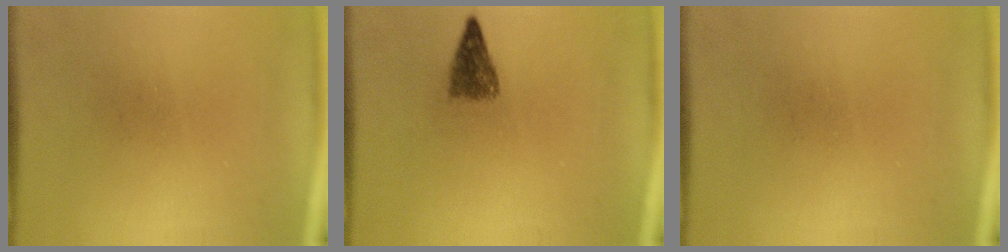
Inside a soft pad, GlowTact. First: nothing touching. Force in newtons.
{"total": 2.9}
{"total": 0.0}